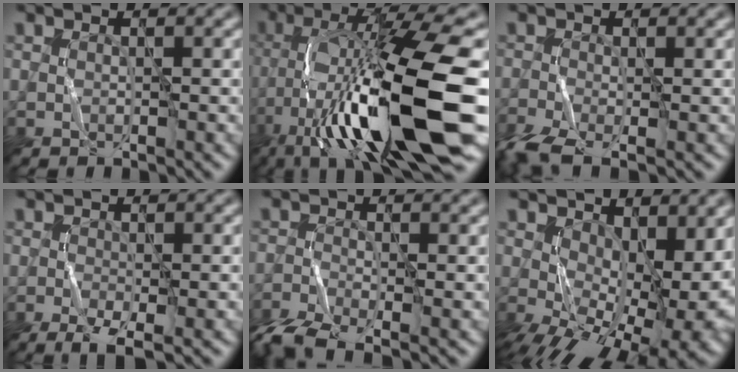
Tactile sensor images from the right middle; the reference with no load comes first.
{"total": 16.1, "force": [-6.0, 3.3, 14.6], "torque": [-0.256, 0.016, -0.088]}
{"total": 4.2, "force": [-2.5, 1.3, 3.1], "torque": [-0.076, -0.013, -0.048]}
{"total": 3.0, "force": [-1.6, 0.6, 2.5], "torque": [-0.050, -0.009, -0.025]}
{"total": 5.0, "force": [-3.7, 1.3, 3.1], "torque": [-0.065, -0.013, -0.075]}
{"total": 13.1, "force": [-0.7, 6.6, 11.3], "torque": [-0.163, -0.016, 0.015]}